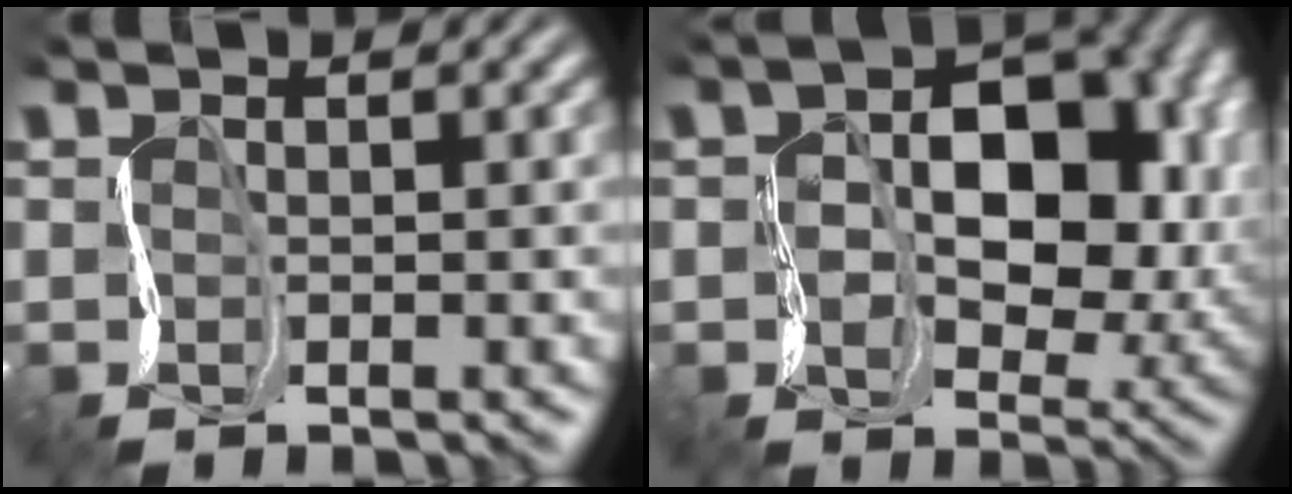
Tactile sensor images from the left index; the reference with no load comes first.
{"total": 10.0, "force": [1.5, 6.6, 7.3], "torque": [-0.121, 0.010, 0.032]}